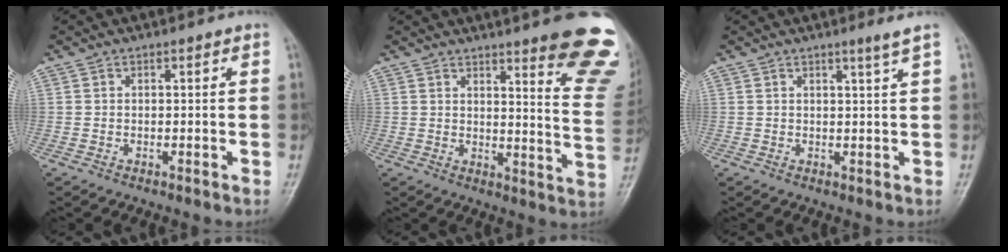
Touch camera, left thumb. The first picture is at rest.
{"total": 17.5, "force": [12.2, 2.8, 12.2], "torque": [-0.116, -0.090, 0.140]}
{"total": 2.1, "force": [1.3, -0.6, 1.4], "torque": [-0.027, -0.016, 0.025]}